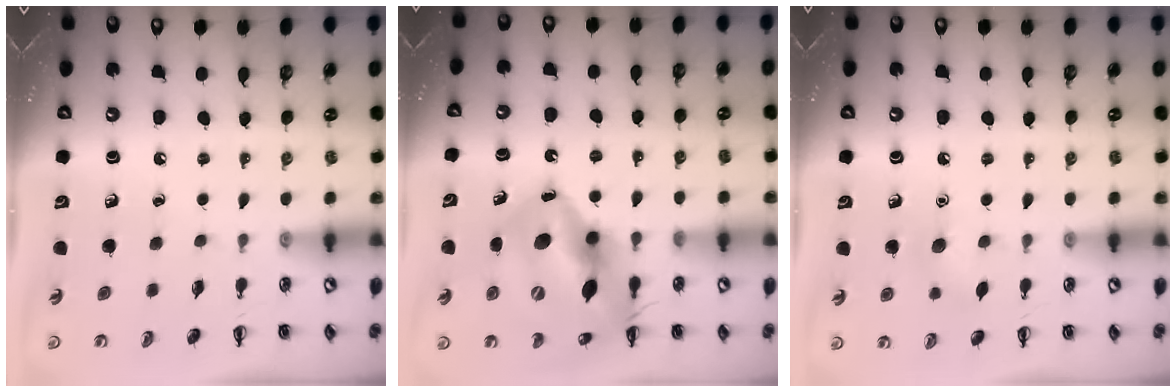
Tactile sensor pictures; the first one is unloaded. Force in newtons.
{"total": 18.1, "press": 17.6, "slide": 4.4}
{"total": 5.8, "press": 5.6, "slide": 1.8}